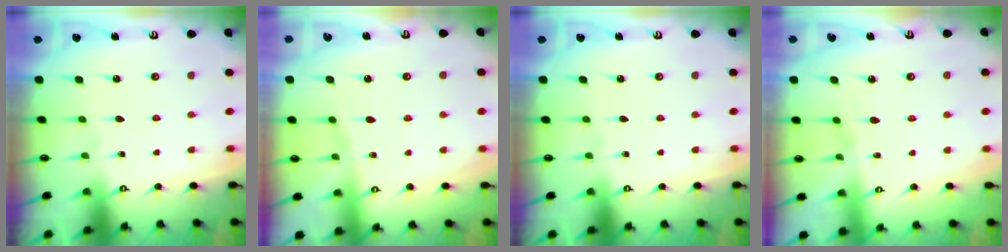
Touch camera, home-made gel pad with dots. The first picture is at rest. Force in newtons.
{"total": 3.2, "press": 3.1, "slide": 0.6}
{"total": 0.0}
{"total": 2.8, "press": 2.8, "slide": 0.4}